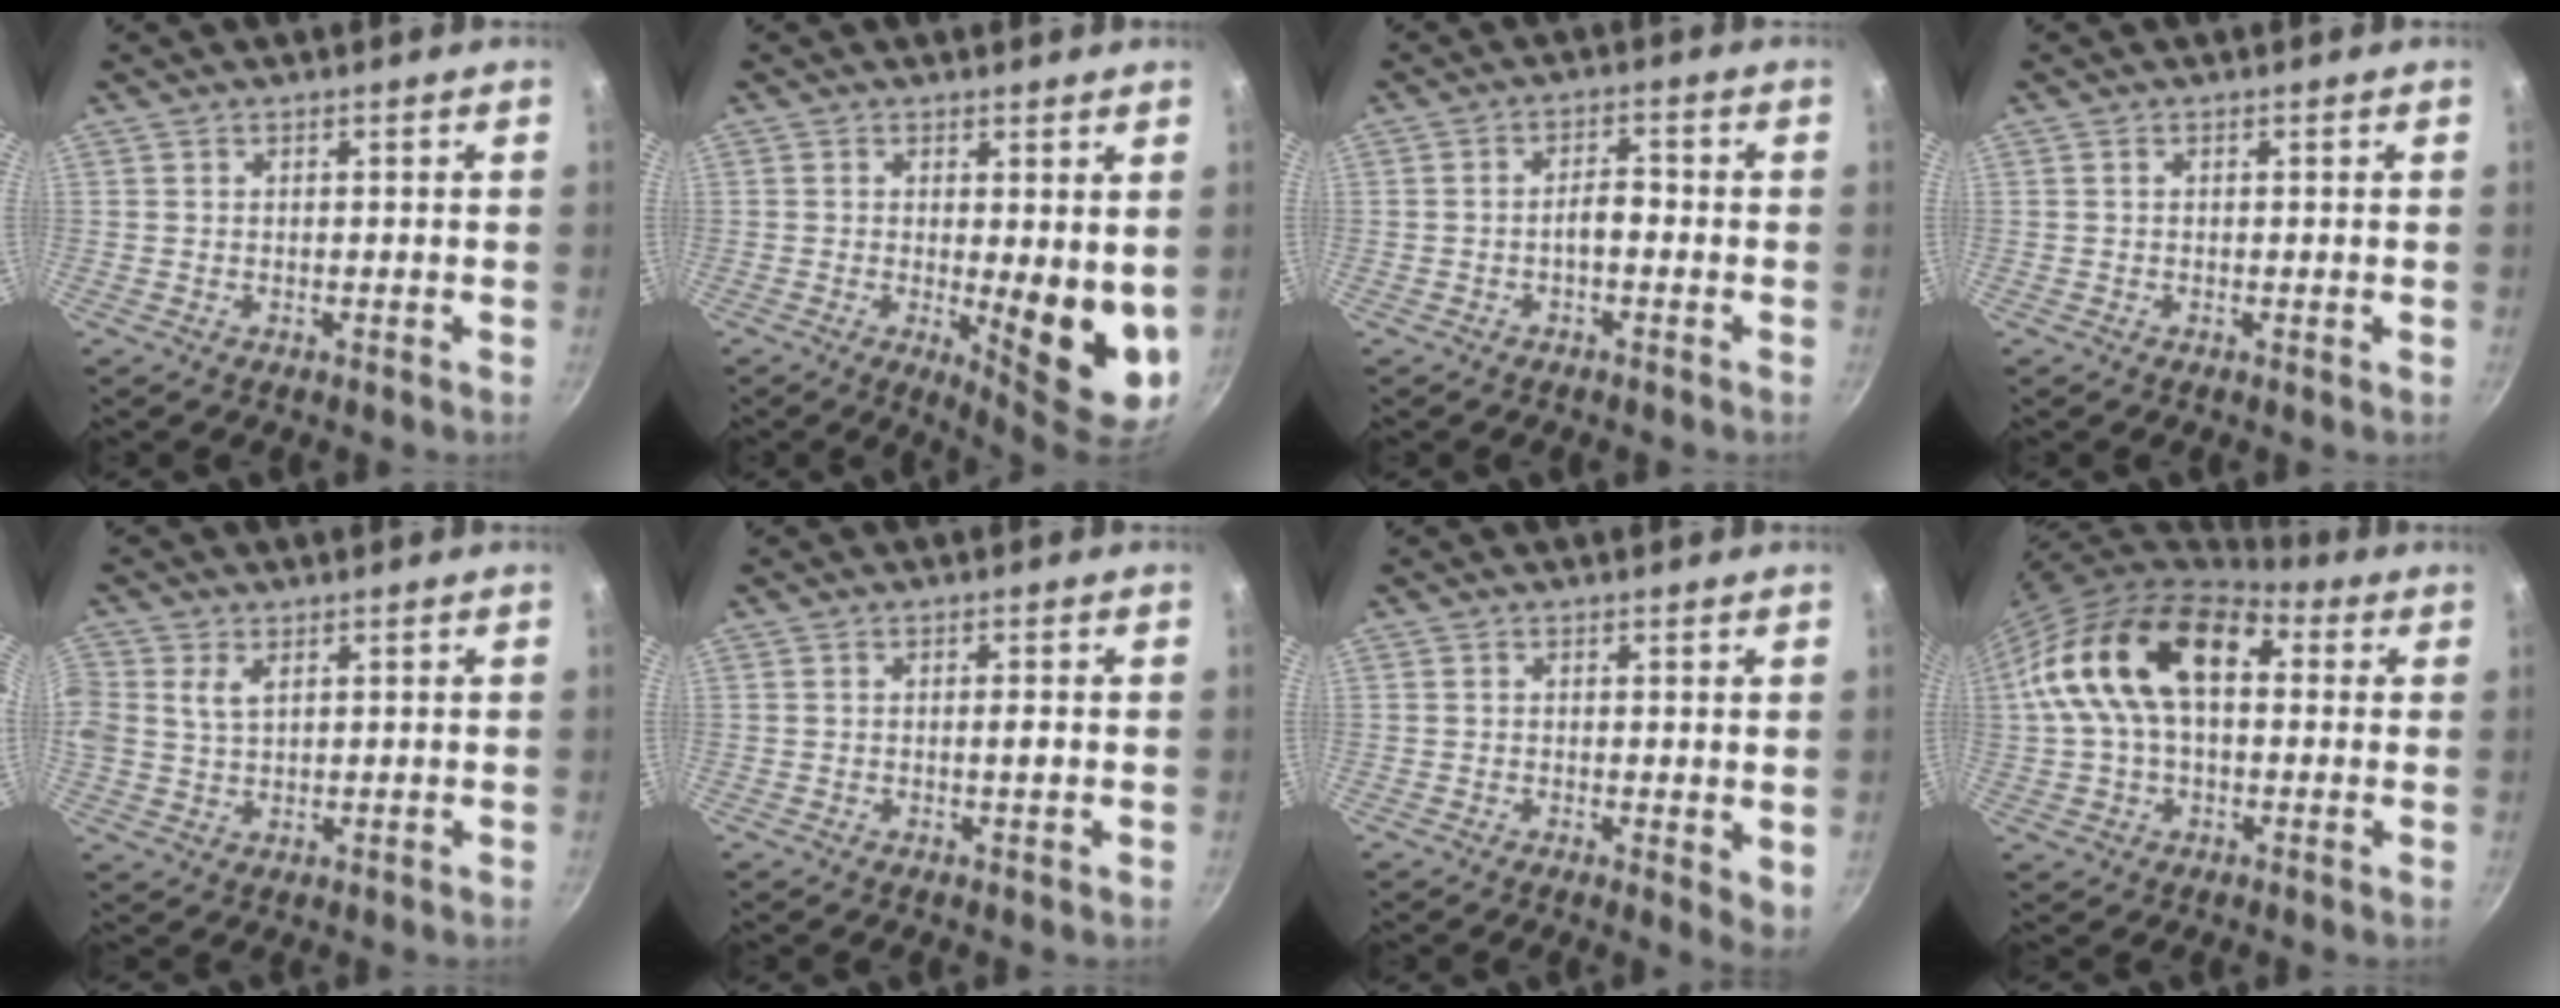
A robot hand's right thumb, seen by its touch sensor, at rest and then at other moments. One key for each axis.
{"total": 10.0, "fx": -0.1, "fy": 3.3, "fz": 9.4, "tx": -0.117, "ty": -0.023, "tz": 0.006}
{"total": 3.3, "fx": -1.2, "fy": 1.5, "fz": 2.7, "tx": -0.033, "ty": 0.022, "tz": -0.022}
{"total": 0.6, "fx": 0.1, "fy": 0.3, "fz": 0.5, "tx": -0.008, "ty": 0.001, "tz": 0.001}
{"total": 4.6, "fx": 1.6, "fy": 3.2, "fz": 2.9, "tx": -0.058, "ty": 0.001, "tz": 0.032}
{"total": 1.6, "fx": -0.1, "fy": 0.2, "fz": 1.5, "tx": -0.027, "ty": -0.001, "tz": -0.002}
{"total": 3.8, "fx": 0.4, "fy": 1.7, "fz": 3.4, "tx": -0.040, "ty": -0.009, "tz": 0.005}
{"total": 19.4, "fx": 3.3, "fy": 11.9, "fz": 15.0, "tx": -0.247, "ty": 0.035, "tz": 0.041}